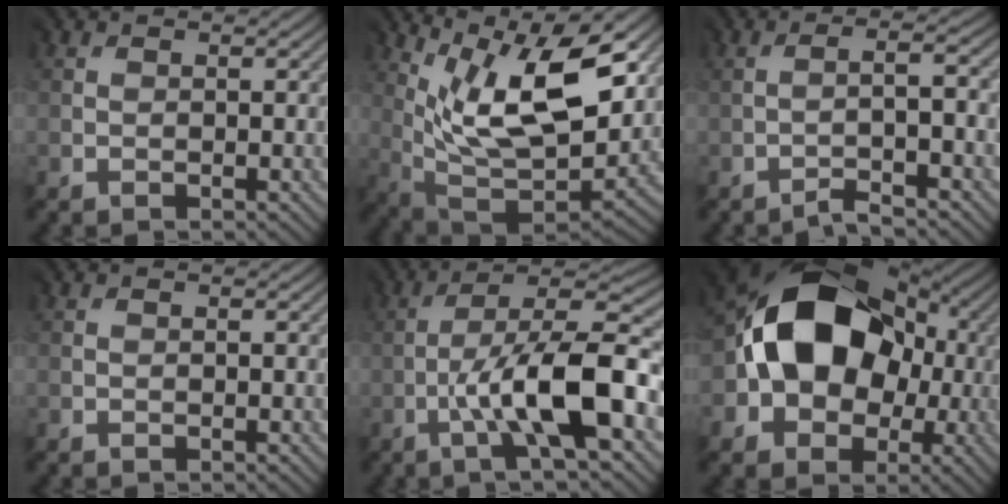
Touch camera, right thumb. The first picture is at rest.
{"total": 13.3, "force": [6.8, 4.8, 10.3], "torque": [-0.192, -0.011, 0.127]}
{"total": 3.1, "force": [-2.5, -0.5, 1.7], "torque": [-0.008, 0.014, -0.053]}
{"total": 0.0}
{"total": 10.4, "force": [-3.7, 2.3, 9.5], "torque": [-0.160, 0.011, -0.066]}
{"total": 13.8, "force": [0.1, 11.4, 7.8], "torque": [-0.108, 0.002, -0.004]}